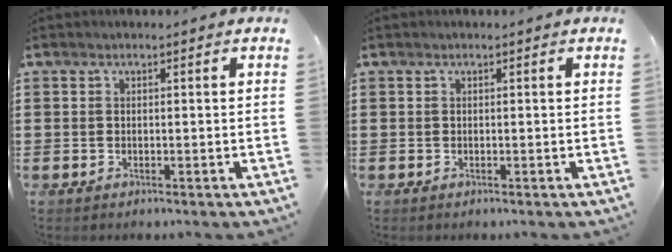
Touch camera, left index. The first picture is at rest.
{"total": 0.0}